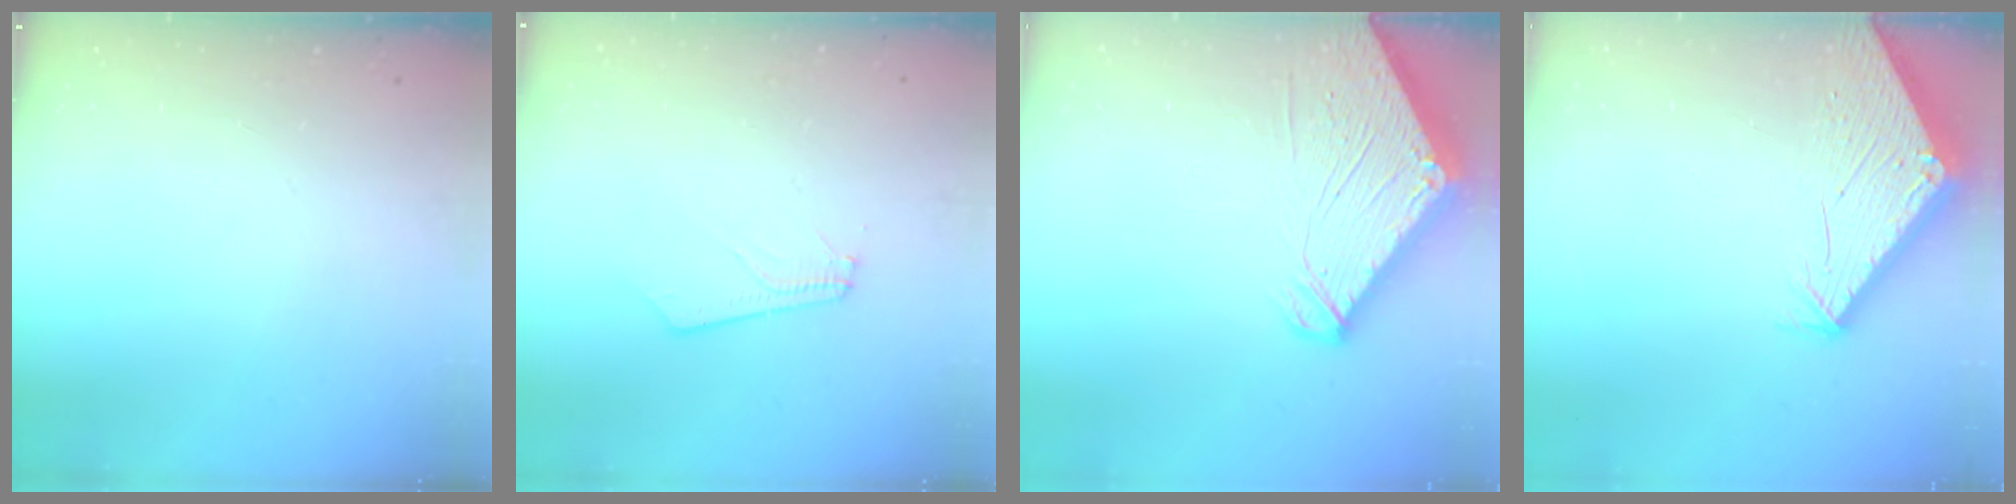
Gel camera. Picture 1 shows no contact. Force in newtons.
{"total": 2.7, "press": 2.7, "slide": 0.4}
{"total": 9.2, "press": 9.1, "slide": 1.0}
{"total": 2.5, "press": 2.5, "slide": 0.1}